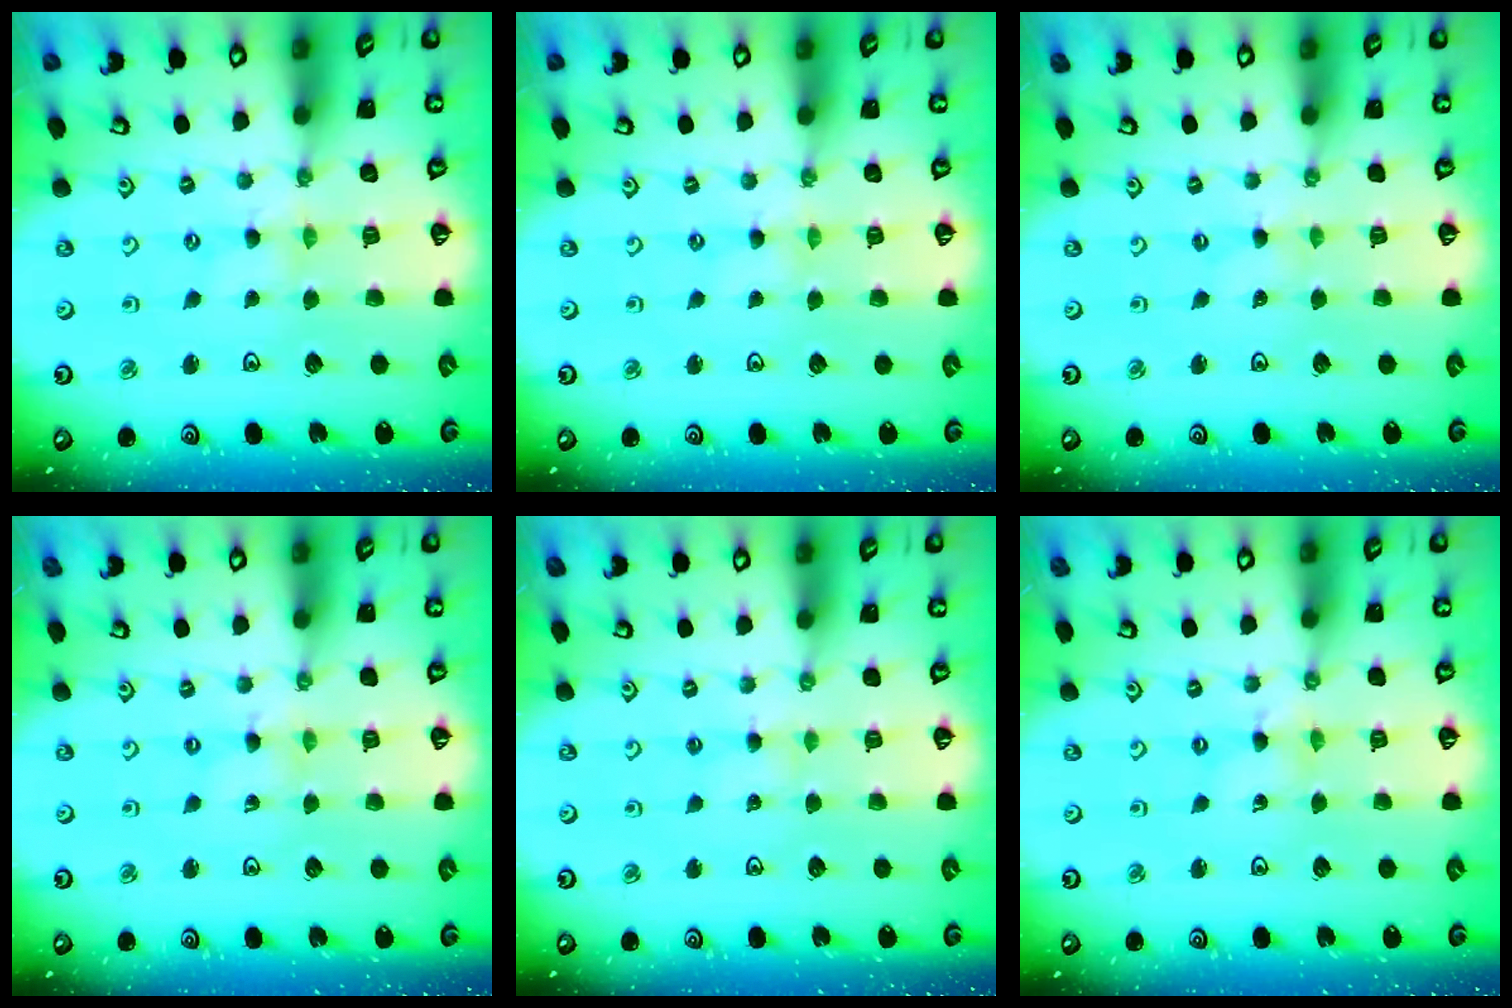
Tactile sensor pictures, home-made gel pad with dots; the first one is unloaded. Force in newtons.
{"total": 0.0}
{"total": 0.0}
{"total": 0.0}
{"total": 2.5, "press": 2.5, "slide": 0.2}
{"total": 0.9, "press": 0.9, "slide": 0.2}